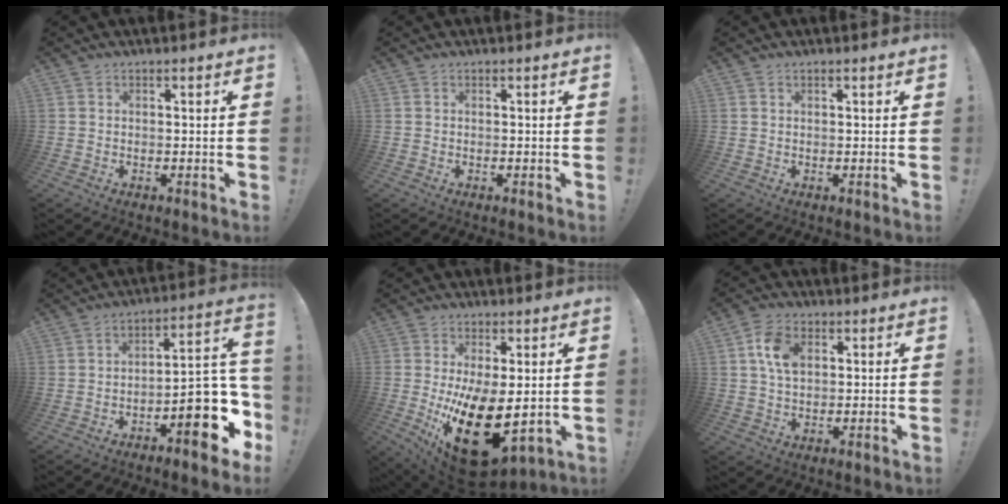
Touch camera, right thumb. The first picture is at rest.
{"total": 0.0}
{"total": 0.5, "force": [0.3, -0.2, 0.4], "torque": [-0.006, 0.000, 0.005]}
{"total": 16.4, "force": [-6.6, 6.1, 13.7], "torque": [-0.158, 0.036, -0.097]}
{"total": 19.9, "force": [-2.5, 10.4, 16.8], "torque": [-0.260, -0.015, -0.016]}
{"total": 8.4, "force": [2.2, 5.6, 5.9], "torque": [-0.115, 0.011, 0.045]}